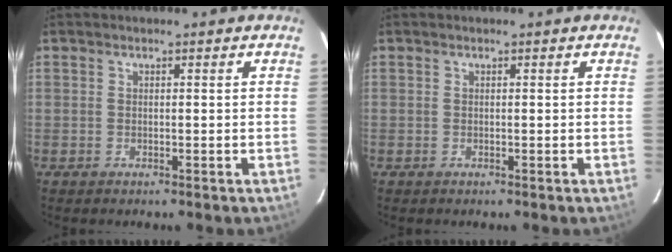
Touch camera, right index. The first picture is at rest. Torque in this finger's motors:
{"motor_torque": [0.00, 0.00, 0.00, 0.00]}